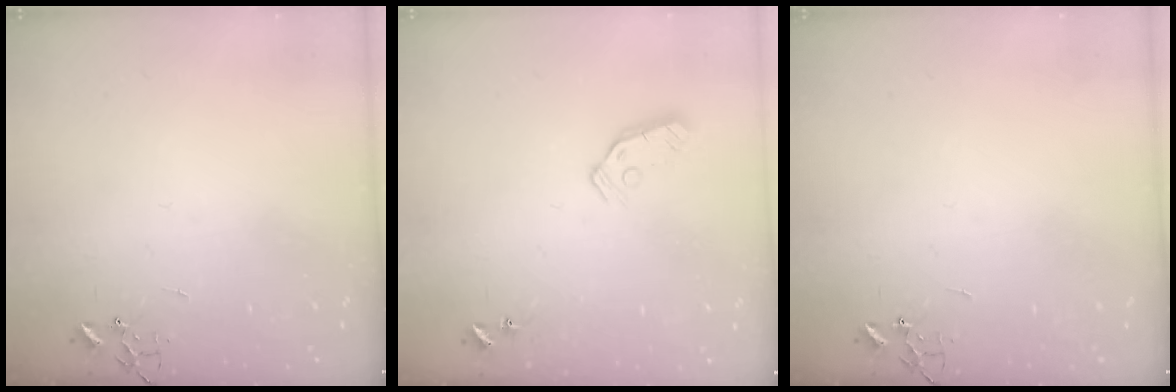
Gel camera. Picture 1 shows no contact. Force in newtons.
{"total": 7.5, "press": 7.5, "slide": 0.4}
{"total": 0.0}